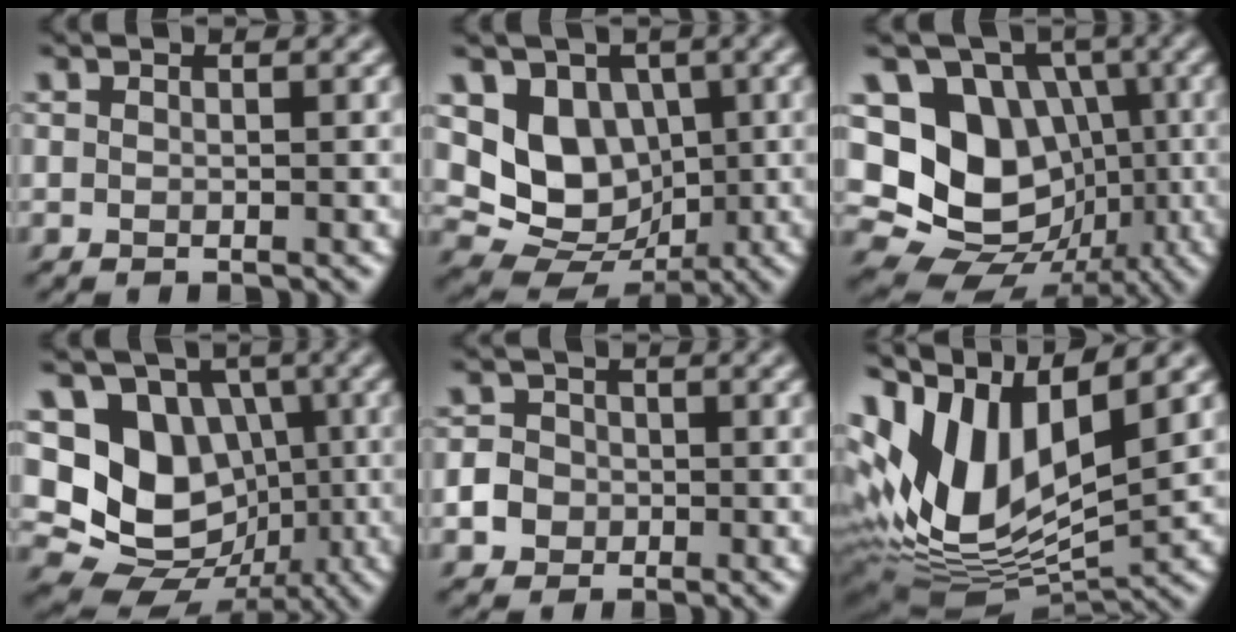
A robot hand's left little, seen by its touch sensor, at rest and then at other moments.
{"total": 7.2, "force": [1.0, 5.8, 4.1], "torque": [-0.074, -0.016, 0.016]}
{"total": 13.8, "force": [-0.1, 12.0, 6.8], "torque": [-0.133, 0.014, -0.021]}
{"total": 9.9, "force": [0.3, 8.3, 5.3], "torque": [-0.077, -0.010, -0.016]}
{"total": 2.4, "force": [-0.8, 2.2, 0.8], "torque": [-0.006, -0.002, -0.017]}
{"total": 13.1, "force": [4.2, 6.7, 10.5], "torque": [-0.223, 0.009, 0.076]}